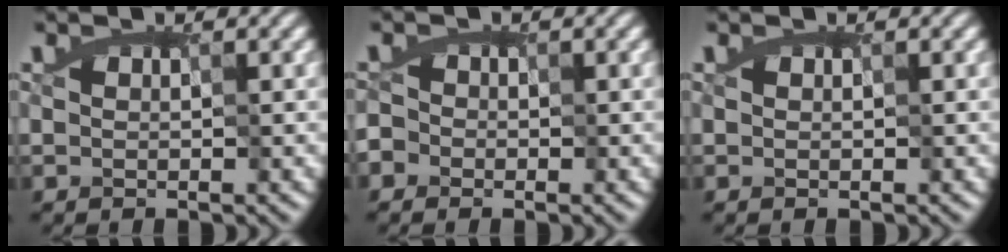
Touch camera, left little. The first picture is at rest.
{"total": 1.8, "force": [0.1, 1.8, 0.4], "torque": [-0.020, 0.005, 0.008]}
{"total": 0.0}